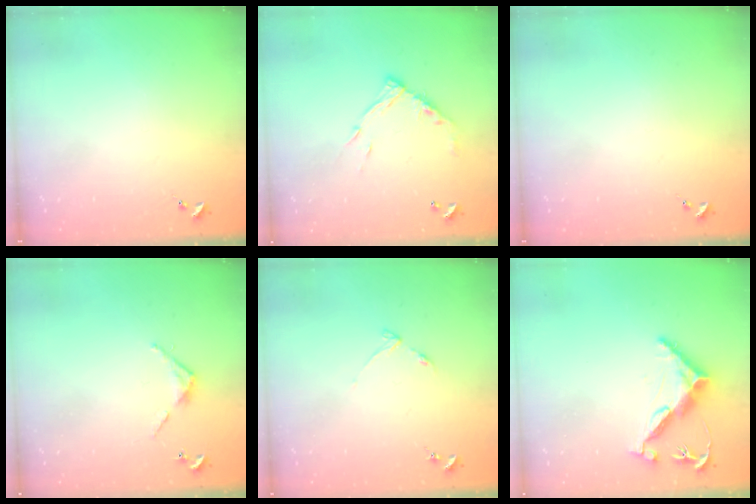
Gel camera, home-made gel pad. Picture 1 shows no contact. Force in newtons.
{"total": 12.1, "press": 12.1, "slide": 1.1}
{"total": 0.0}
{"total": 3.5, "press": 3.5, "slide": 0.2}
{"total": 4.2, "press": 4.1, "slide": 0.4}
{"total": 11.7, "press": 11.7, "slide": 1.0}